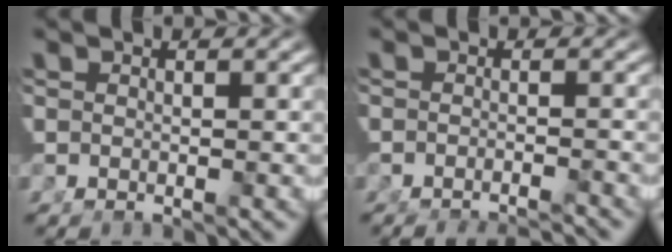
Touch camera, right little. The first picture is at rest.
{"total": 4.9, "force": [-4.8, 0.9, 0.8], "torque": [0.001, -0.008, -0.071]}